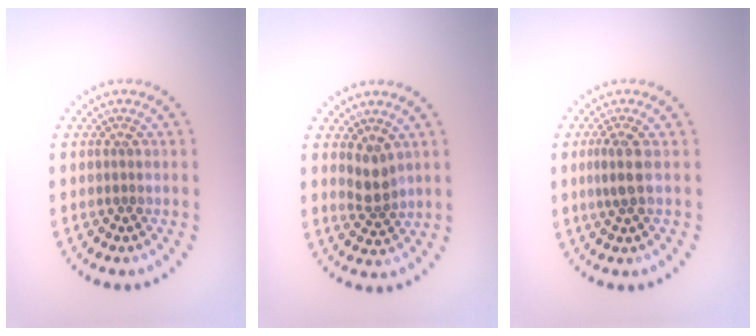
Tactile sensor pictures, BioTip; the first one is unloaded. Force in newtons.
{"total": 2.1, "press": 1.7, "slide": 1.2}
{"total": 1.9, "press": 1.5, "slide": 1.1}